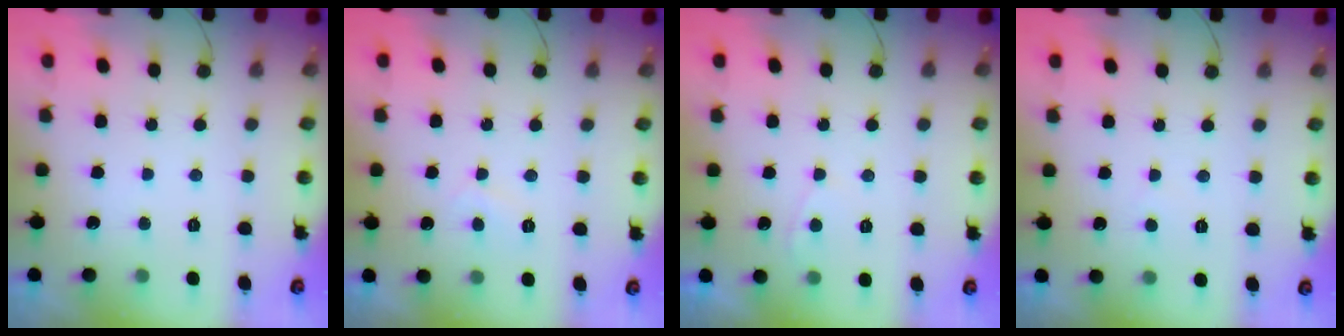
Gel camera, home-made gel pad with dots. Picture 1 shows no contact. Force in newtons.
{"total": 2.0, "press": 1.9, "slide": 0.4}
{"total": 2.7, "press": 2.7, "slide": 0.2}
{"total": 3.1, "press": 3.1, "slide": 0.3}